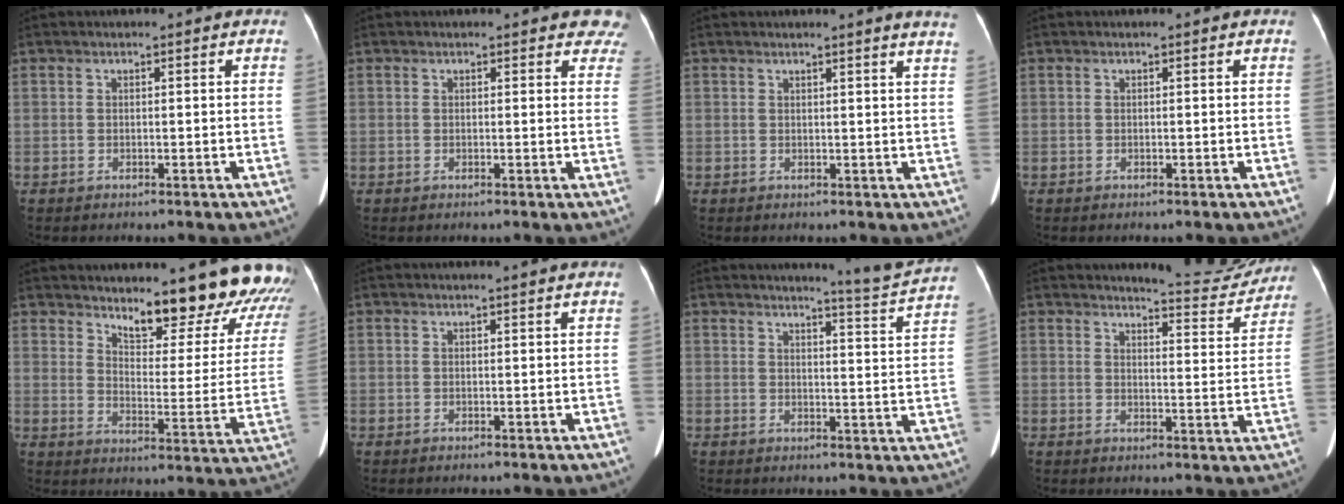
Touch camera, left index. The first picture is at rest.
{"total": 7.3, "force": [6.6, 2.3, 2.1], "torque": [0.013, -0.021, 0.046]}
{"total": 4.9, "force": [4.2, -1.0, 2.2], "torque": [-0.021, -0.031, 0.023]}
{"total": 0.0}
{"total": 18.5, "force": [16.9, 3.7, 6.8], "torque": [-0.061, -0.096, 0.195]}
{"total": 2.2, "force": [1.9, -0.5, 1.0], "torque": [-0.010, -0.009, 0.018]}
{"total": 7.1, "force": [6.8, -1.9, 0.9], "torque": [-0.030, -0.065, 0.079]}
{"total": 9.0, "force": [8.8, 1.0, 1.2], "torque": [-0.006, -0.045, 0.096]}